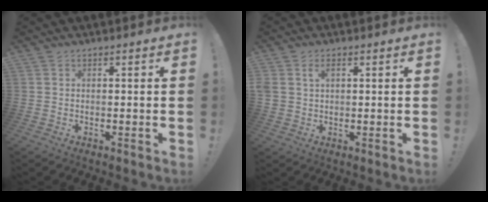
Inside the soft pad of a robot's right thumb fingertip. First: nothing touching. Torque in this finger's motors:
{"motor_torque": [-0.15, -0.15, -0.14, 0.17, 0.09]}